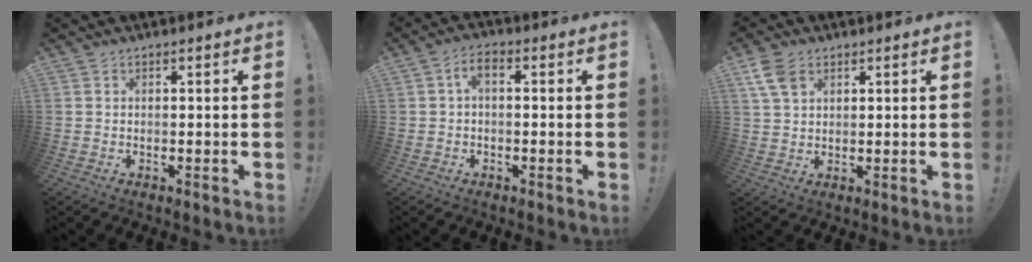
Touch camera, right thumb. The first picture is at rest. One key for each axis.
{"total": 3.6, "fx": -0.1, "fy": 1.6, "fz": 3.2, "tx": -0.065, "ty": 0.012, "tz": 0.000}
{"total": 6.8, "fx": 3.3, "fy": 4.2, "fz": 4.2, "tx": -0.083, "ty": -0.006, "tz": 0.065}